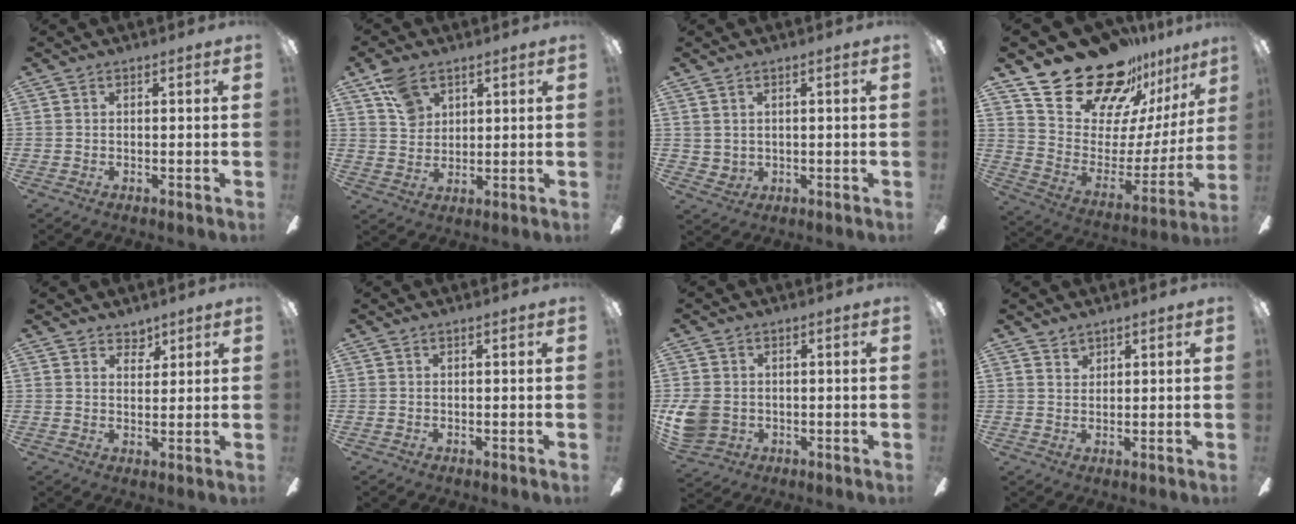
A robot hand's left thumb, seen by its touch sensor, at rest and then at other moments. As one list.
[{"total": 7.5, "force": [4.8, 4.7, 3.3], "torque": [-0.059, -0.010, 0.090]}, {"total": 5.8, "force": [1.9, 5.4, 1.1], "torque": [-0.065, -0.018, 0.043]}, {"total": 26.7, "force": [20.5, 12.7, 11.3], "torque": [-0.181, -0.140, 0.382]}, {"total": 3.7, "force": [3.1, 2.0, 0.6], "torque": [-0.005, -0.014, 0.056]}, {"total": 0.0}, {"total": 8.3, "force": [-0.8, 6.9, 4.4], "torque": [-0.110, 0.009, -0.012]}, {"total": 1.9, "force": [1.6, 0.9, 0.1], "torque": [0.004, -0.008, 0.031]}]